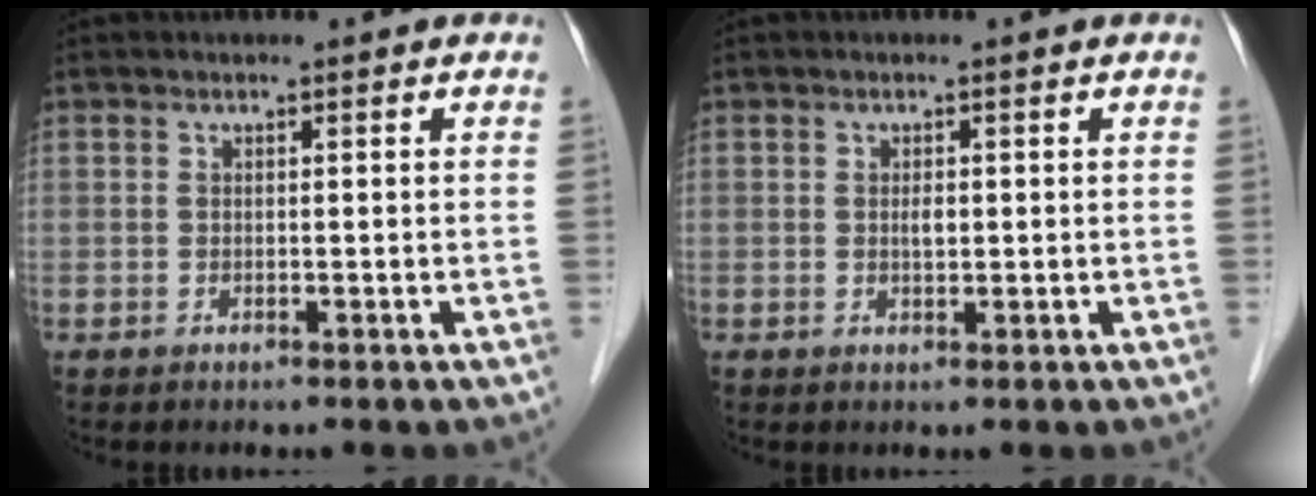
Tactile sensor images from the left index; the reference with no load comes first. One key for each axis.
{"total": 1.4, "fx": -1.1, "fy": 0.4, "fz": 0.9, "tx": -0.016, "ty": -0.006, "tz": -0.017}